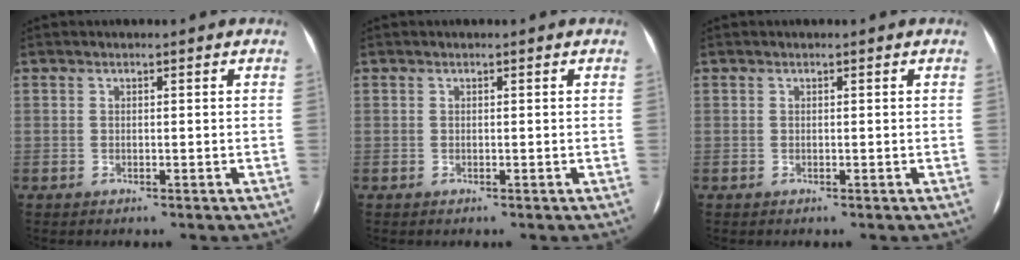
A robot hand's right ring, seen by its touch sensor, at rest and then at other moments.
{"total": 0.0}
{"total": 0.0}